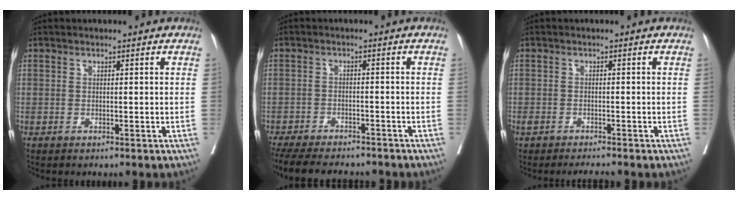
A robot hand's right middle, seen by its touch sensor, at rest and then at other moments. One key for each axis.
{"total": 14.0, "fx": -12.1, "fy": 3.9, "fz": 5.9, "tx": -0.132, "ty": -0.018, "tz": -0.168}
{"total": 2.2, "fx": -2.0, "fy": 0.4, "fz": 0.9, "tx": -0.018, "ty": -0.001, "tz": -0.031}